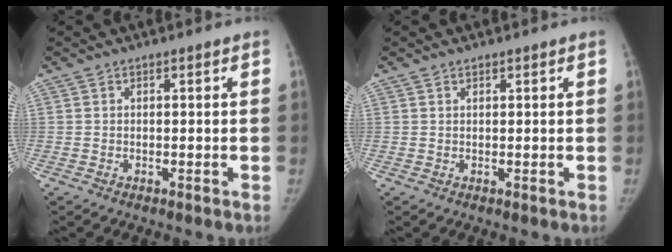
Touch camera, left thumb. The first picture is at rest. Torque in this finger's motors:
{"motor_torque": [-0.19, -0.10, -0.24, 0.31, 0.01]}